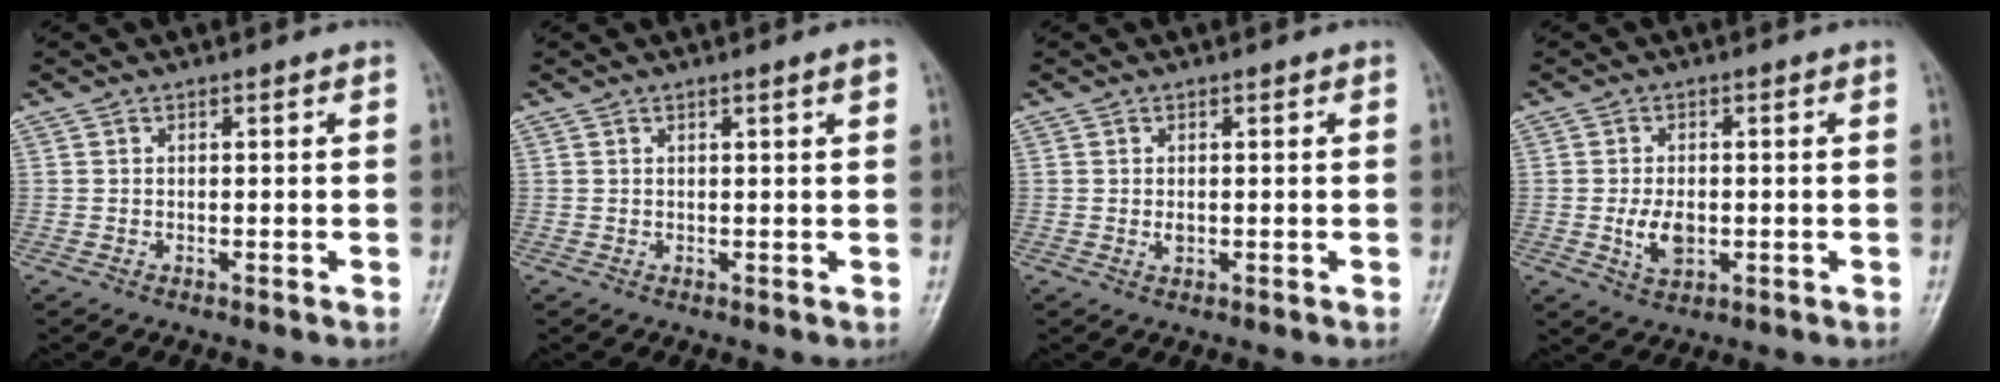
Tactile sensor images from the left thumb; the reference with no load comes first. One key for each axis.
{"total": 1.7, "fx": 0.8, "fy": 0.0, "fz": 1.5, "tx": -0.024, "ty": -0.002, "tz": 0.012}
{"total": 1.1, "fx": 0.0, "fy": 0.8, "fz": 0.8, "tx": -0.009, "ty": -0.001, "tz": 0.002}
{"total": 5.0, "fx": -0.7, "fy": 3.2, "fz": 3.8, "tx": -0.063, "ty": -0.004, "tz": -0.008}